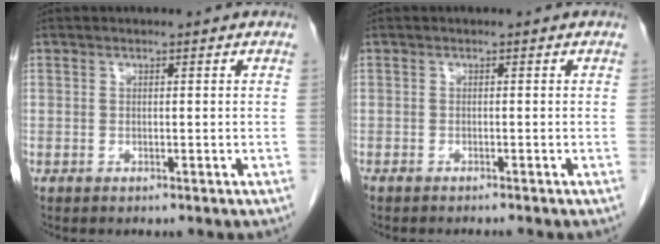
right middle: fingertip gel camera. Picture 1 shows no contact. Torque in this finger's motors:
{"motor_torque": [-0.02, 0.08, -0.01, 0.00]}